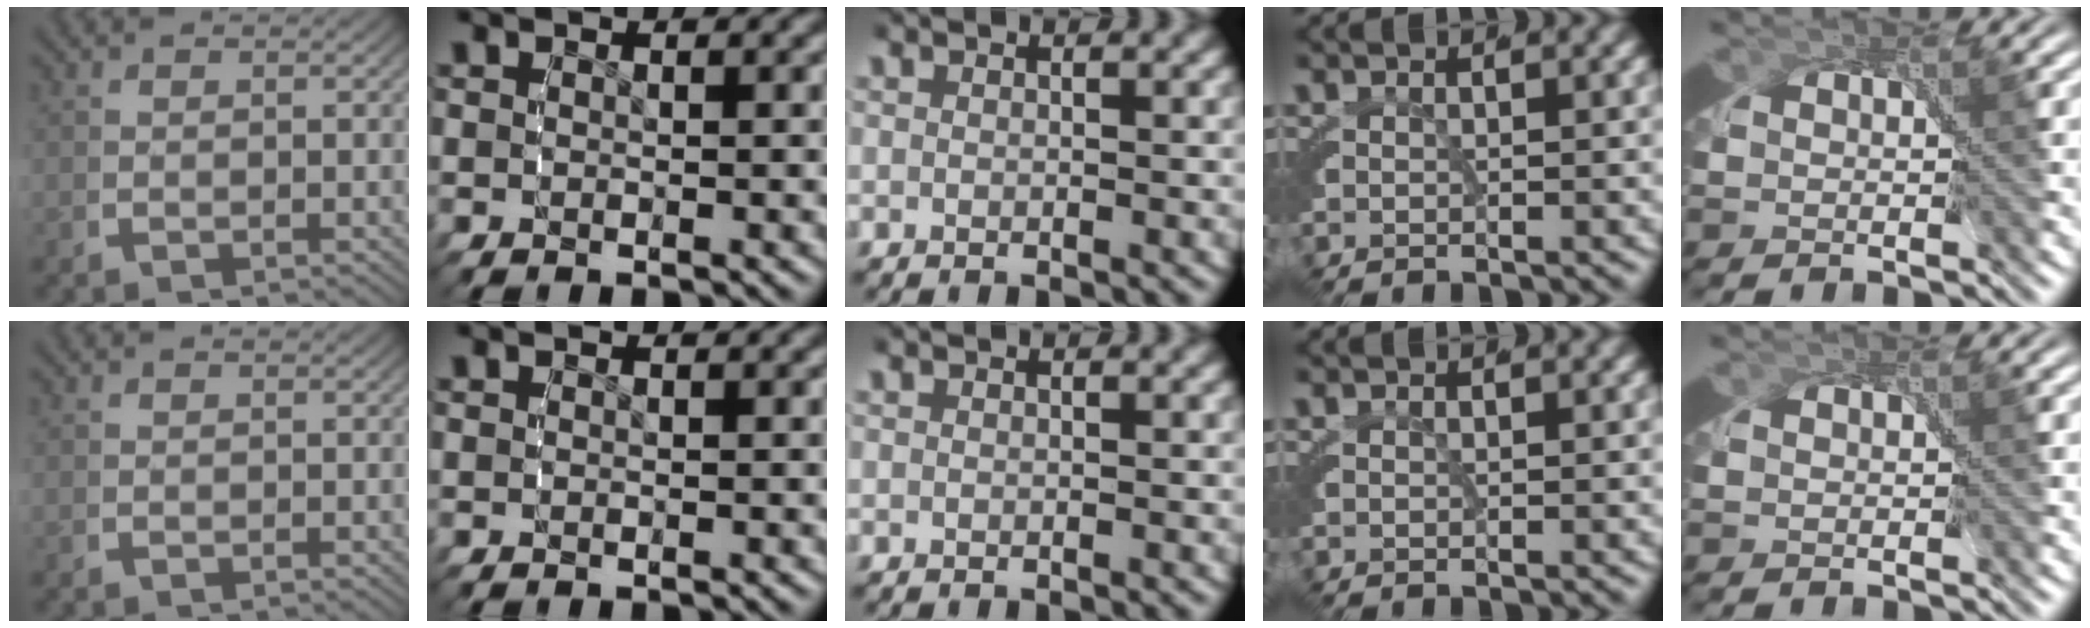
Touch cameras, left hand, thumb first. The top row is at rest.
{}